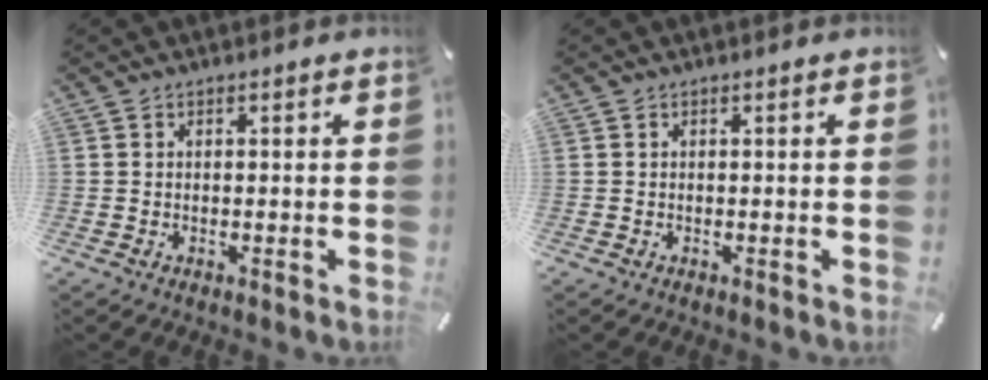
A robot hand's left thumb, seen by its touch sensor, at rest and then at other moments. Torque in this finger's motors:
{"motor_torque": [-0.04, 0.00, 0.01, -0.02, 0.00]}